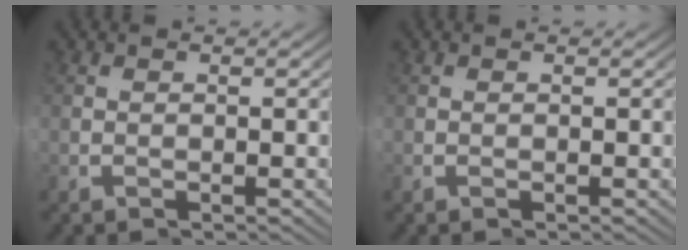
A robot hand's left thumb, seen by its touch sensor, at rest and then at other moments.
{"total": 0.0}